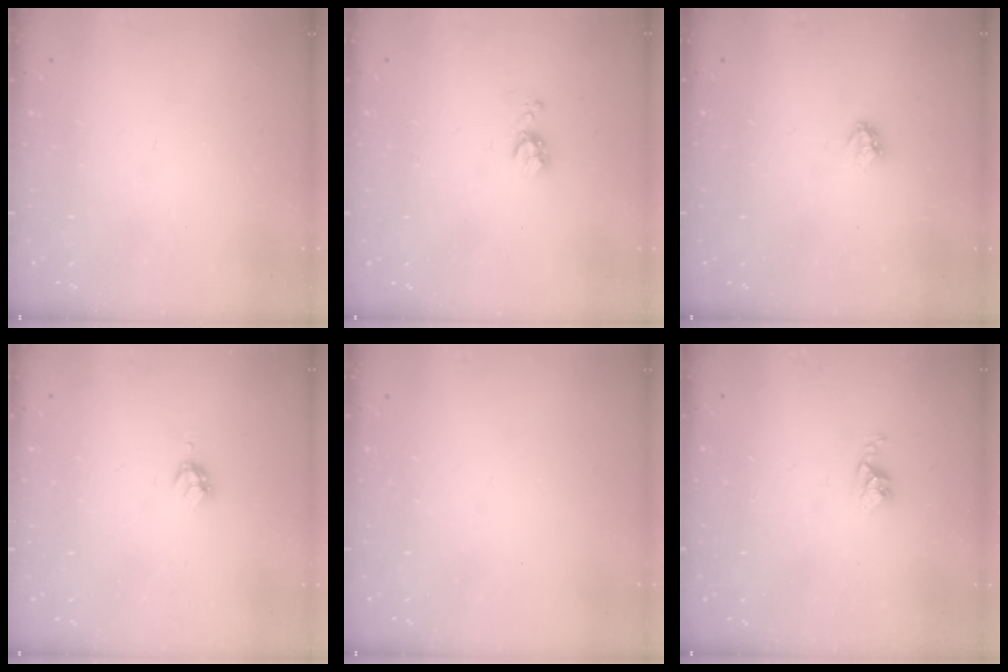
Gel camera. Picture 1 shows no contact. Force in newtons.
{"total": 5.2, "press": 5.1, "slide": 0.6}
{"total": 3.0, "press": 2.9, "slide": 0.4}
{"total": 2.9, "press": 2.8, "slide": 0.4}
{"total": 0.0}
{"total": 2.5, "press": 2.5, "slide": 0.4}